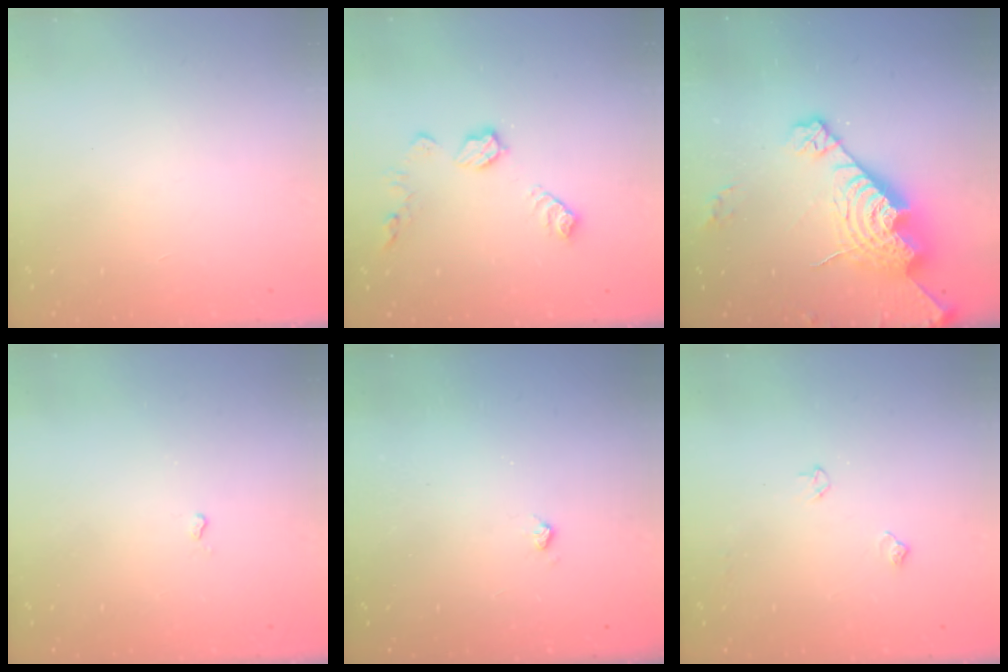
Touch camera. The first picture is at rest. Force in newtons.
{"total": 9.6, "press": 9.6, "slide": 0.4}
{"total": 19.6, "press": 19.5, "slide": 1.8}
{"total": 2.4, "press": 2.3, "slide": 0.5}
{"total": 3.4, "press": 3.3, "slide": 0.7}
{"total": 4.9, "press": 4.8, "slide": 0.7}